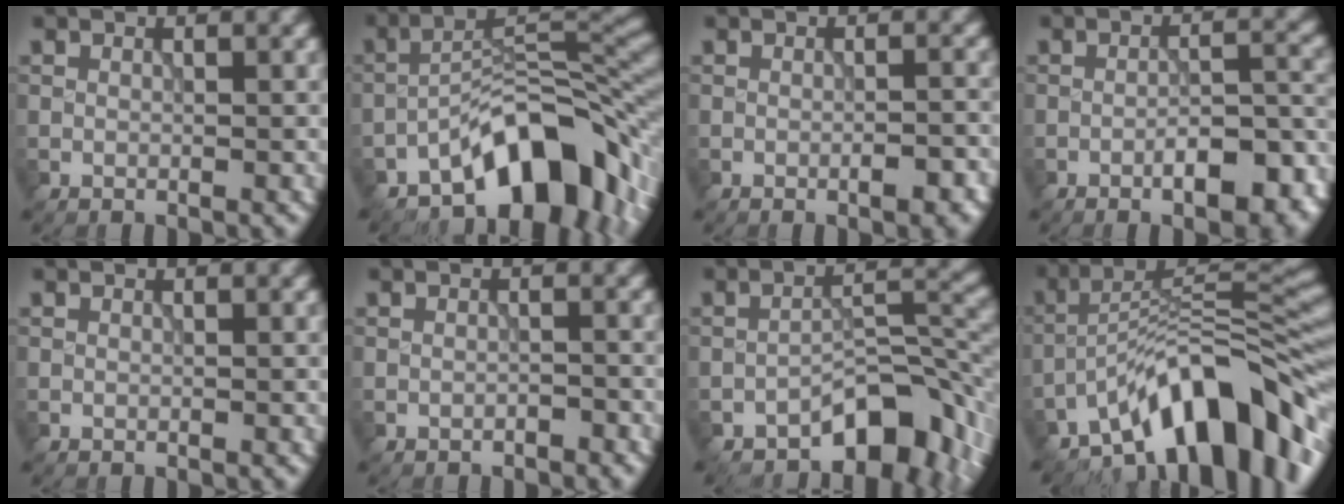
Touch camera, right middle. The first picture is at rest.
{"total": 11.2, "force": [-6.5, 5.0, 7.6], "torque": [-0.090, 0.010, -0.124]}
{"total": 2.3, "force": [-0.9, 0.6, 2.0], "torque": [-0.025, 0.004, -0.012]}
{"total": 6.7, "force": [-3.4, 2.3, 5.3], "torque": [-0.070, 0.007, -0.047]}
{"total": 0.0}
{"total": 0.8, "force": [-0.7, 0.2, 0.3], "torque": [-0.004, 0.004, -0.015]}
{"total": 7.4, "force": [-4.7, 3.1, 4.8], "torque": [-0.051, 0.010, -0.077]}
{"total": 12.6, "force": [-8.1, 4.5, 8.5], "torque": [-0.113, 0.024, -0.150]}